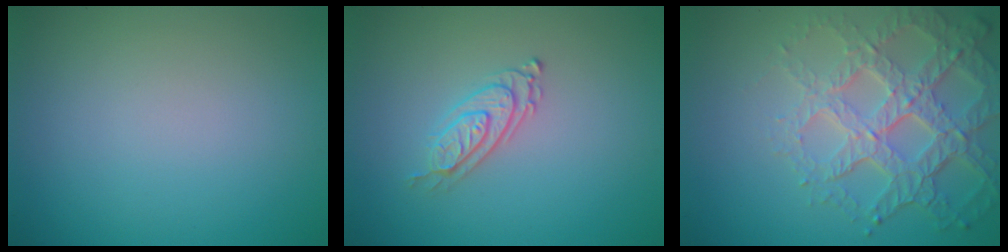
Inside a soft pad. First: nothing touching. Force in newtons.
{"total": 2.4, "press": 2.0, "slide": 1.4}
{"total": 6.8, "press": 5.0, "slide": 4.6}